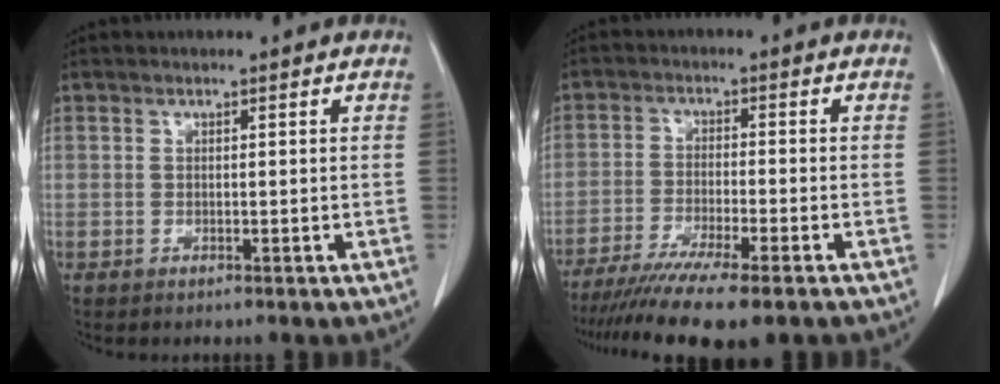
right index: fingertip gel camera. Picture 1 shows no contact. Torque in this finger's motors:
{"motor_torque": [1.18, -0.96, 0.67, 0.21]}